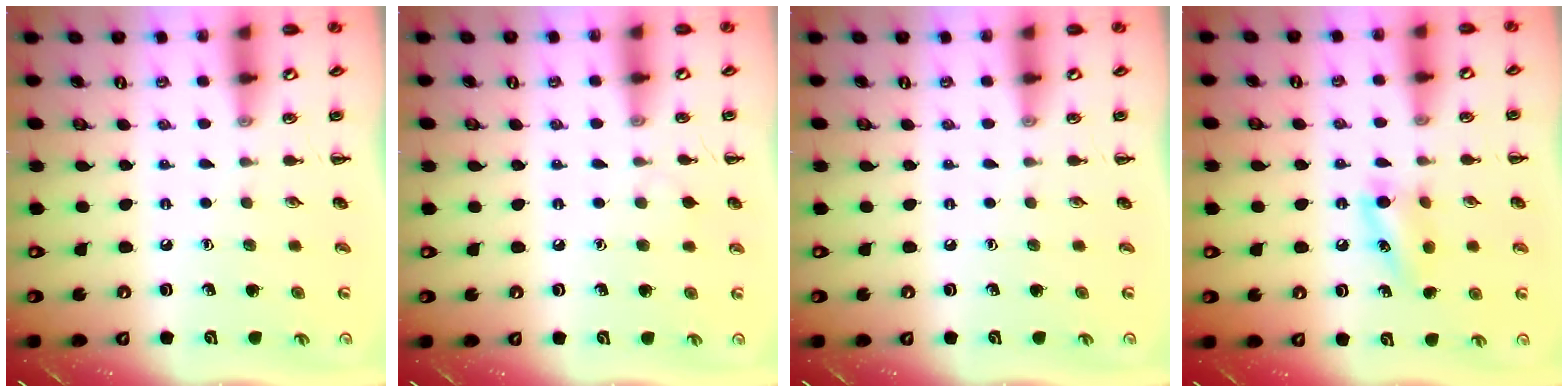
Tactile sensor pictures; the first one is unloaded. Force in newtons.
{"total": 4.3, "press": 4.1, "slide": 1.4}
{"total": 0.0}
{"total": 5.2, "press": 5.1, "slide": 1.3}